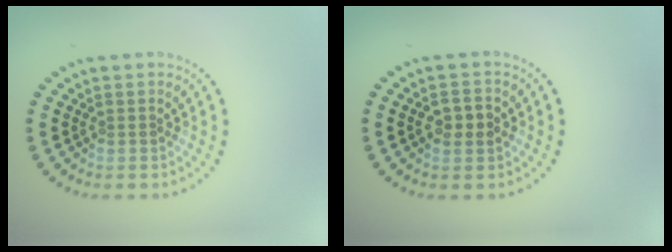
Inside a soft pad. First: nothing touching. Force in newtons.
{"total": 2.4, "press": 2.4, "slide": 0.2}